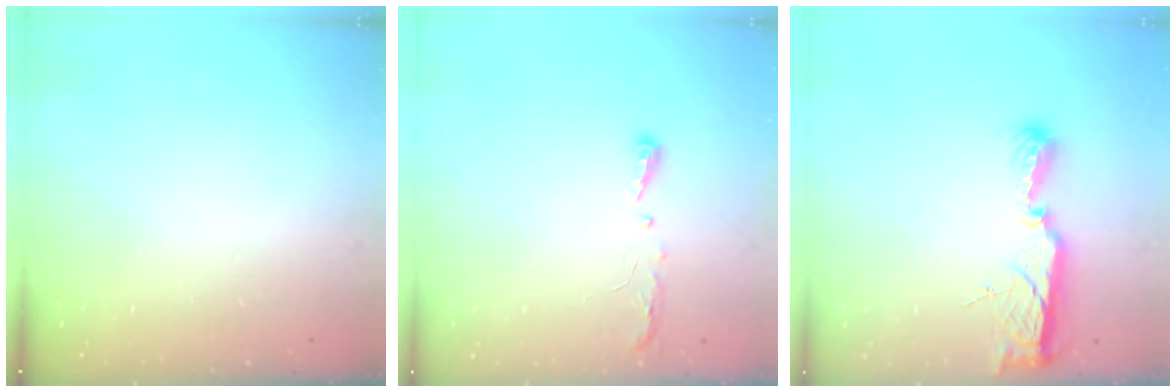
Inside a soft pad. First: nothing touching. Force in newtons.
{"total": 4.1, "press": 4.0, "slide": 0.6}
{"total": 10.6, "press": 9.3, "slide": 5.2}